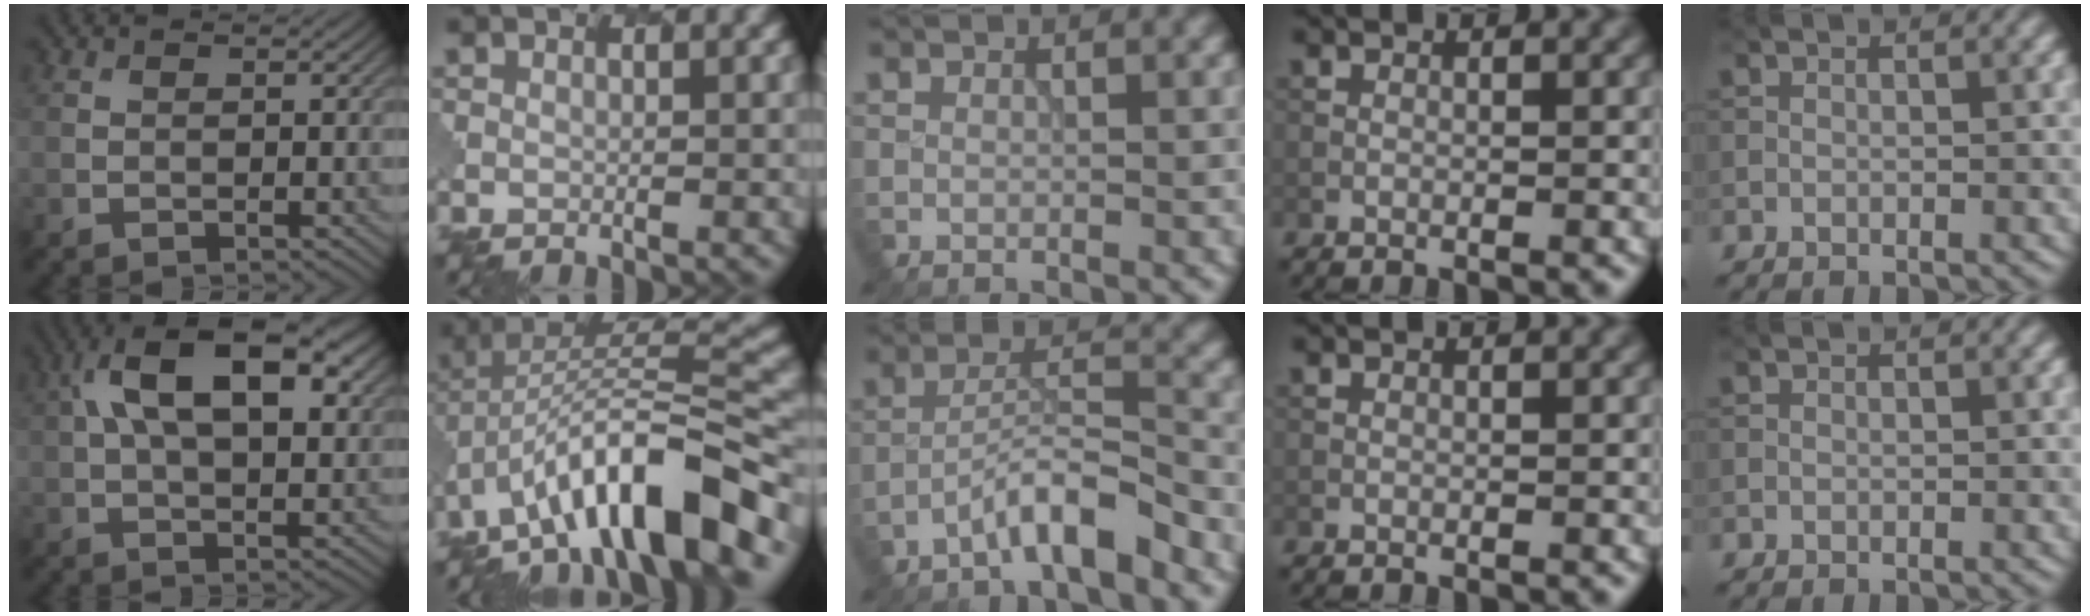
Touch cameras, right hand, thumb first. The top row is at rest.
{"thumb": {"total": 15.2, "force": [5.0, 7.3, 12.4], "torque": [-0.210, 0.030, 0.072]}, "index": {"total": 11.6, "force": [-6.7, 3.6, 8.7], "torque": [-0.126, 0.023, -0.116]}, "middle": {"total": 4.6, "force": [-3.4, 0.5, 3.0], "torque": [-0.055, 0.018, -0.067]}}